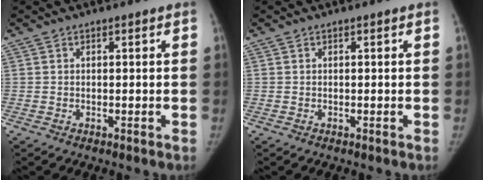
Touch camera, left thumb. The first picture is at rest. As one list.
[{"total": 0.0}]